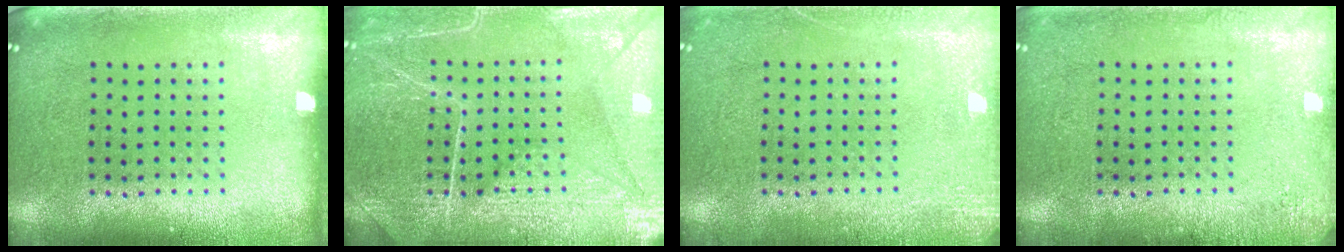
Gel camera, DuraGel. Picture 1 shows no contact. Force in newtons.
{"total": 4.1, "press": 4.1, "slide": 0.4}
{"total": 2.3, "press": 2.3, "slide": 0.4}
{"total": 1.4, "press": 1.4, "slide": 0.2}